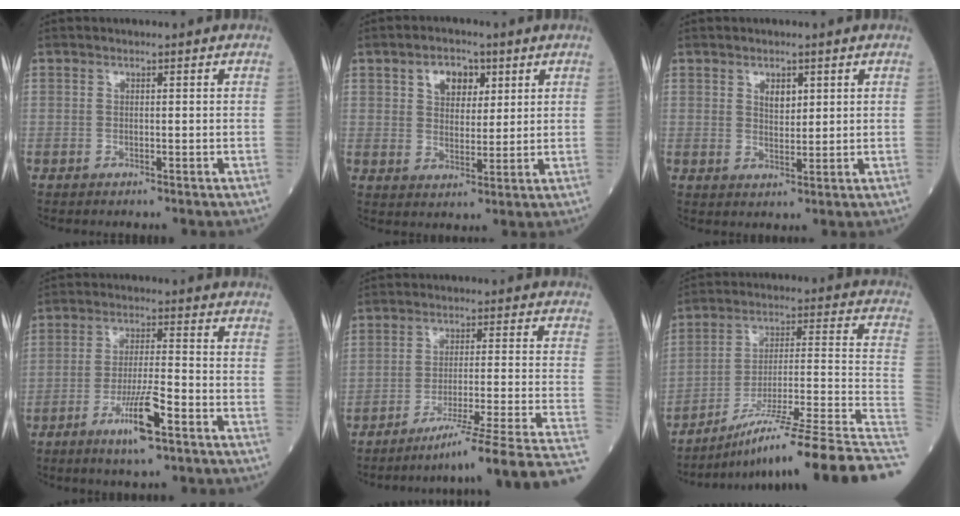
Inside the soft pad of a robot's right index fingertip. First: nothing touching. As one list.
[{"total": 5.6, "force": [2.6, 3.6, 3.5], "torque": [-0.055, 0.012, 0.045]}, {"total": 2.6, "force": [1.3, 1.4, 1.9], "torque": [-0.030, -0.001, 0.023]}, {"total": 8.2, "force": [-4.3, 0.6, 6.9], "torque": [-0.131, -0.010, -0.075]}, {"total": 18.2, "force": [-14.7, -3.0, 10.2], "torque": [-0.093, -0.006, -0.213]}, {"total": 23.3, "force": [-16.2, -0.3, 16.7], "torque": [-0.169, 0.011, -0.262]}]